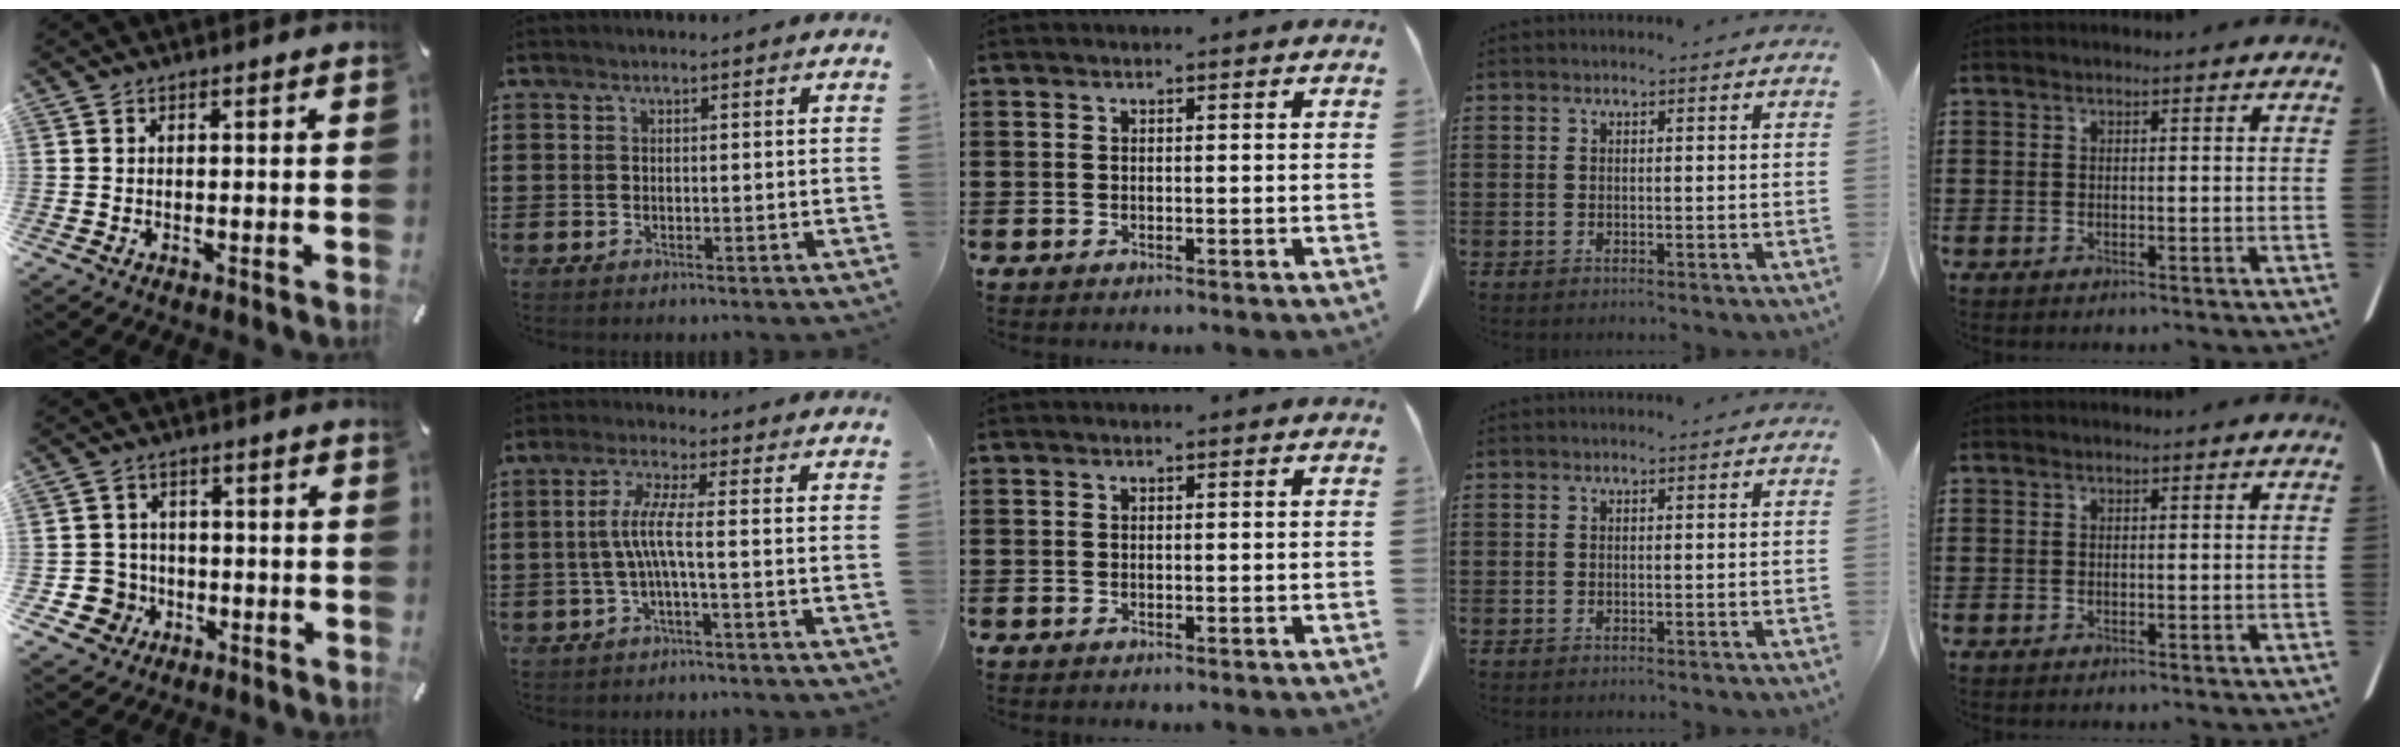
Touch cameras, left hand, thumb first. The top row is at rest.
{"thumb": {"total": 6.4, "force": [-1.8, 6.1, 0.8], "torque": [-0.034, 0.014, -0.030]}, "index": {"total": 5.8, "force": [-0.9, 0.3, 5.7], "torque": [-0.120, -0.006, -0.026]}}